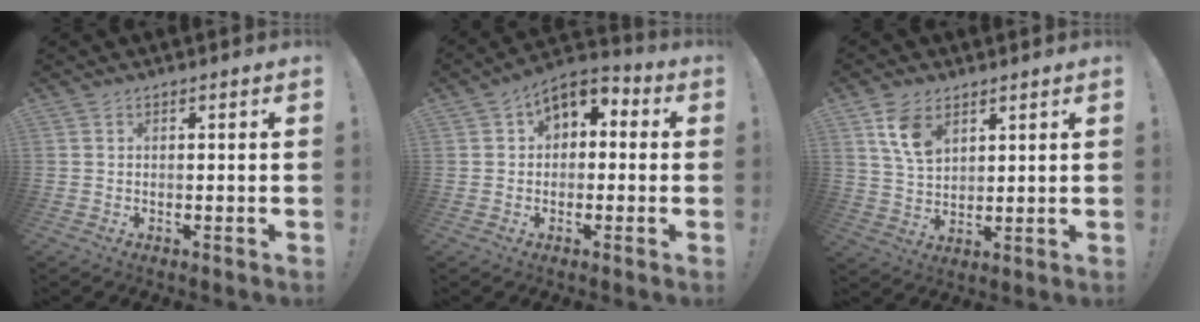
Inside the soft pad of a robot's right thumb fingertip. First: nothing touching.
{"total": 6.5, "force": [1.8, 4.9, 3.9], "torque": [-0.060, 0.004, 0.038]}
{"total": 9.0, "force": [5.0, 5.4, 5.2], "torque": [-0.096, -0.012, 0.097]}